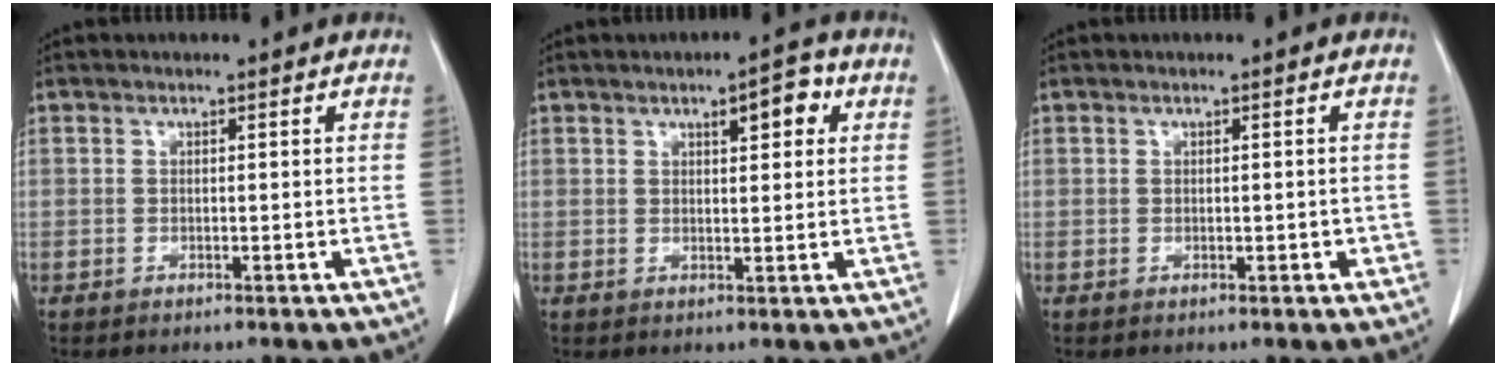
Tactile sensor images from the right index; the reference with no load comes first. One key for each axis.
{"total": 5.3, "fx": 2.2, "fy": 1.9, "fz": 4.4, "tx": -0.065, "ty": 0.011, "tz": 0.033}
{"total": 1.8, "fx": -0.4, "fy": 1.0, "fz": 1.4, "tx": -0.026, "ty": 0.005, "tz": 0.000}